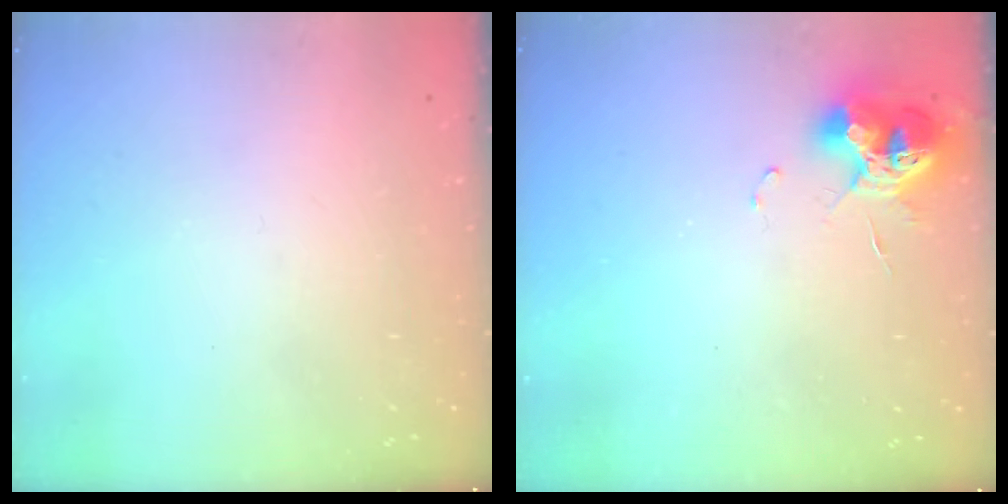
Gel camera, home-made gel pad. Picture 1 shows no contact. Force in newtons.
{"total": 10.0, "press": 9.9, "slide": 0.9}